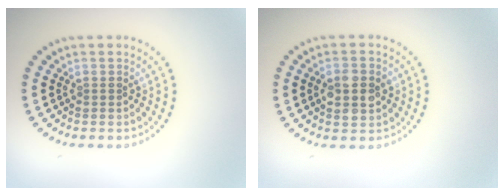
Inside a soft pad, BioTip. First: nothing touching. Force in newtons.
{"total": 3.9, "press": 3.9, "slide": 0.1}